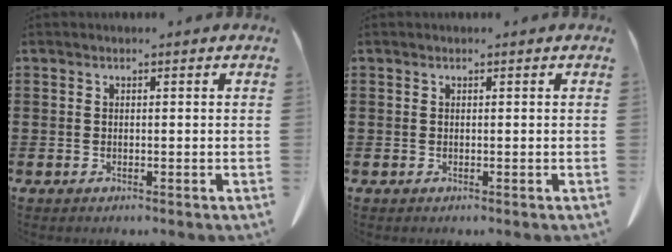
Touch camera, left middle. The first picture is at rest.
{"total": 0.0}